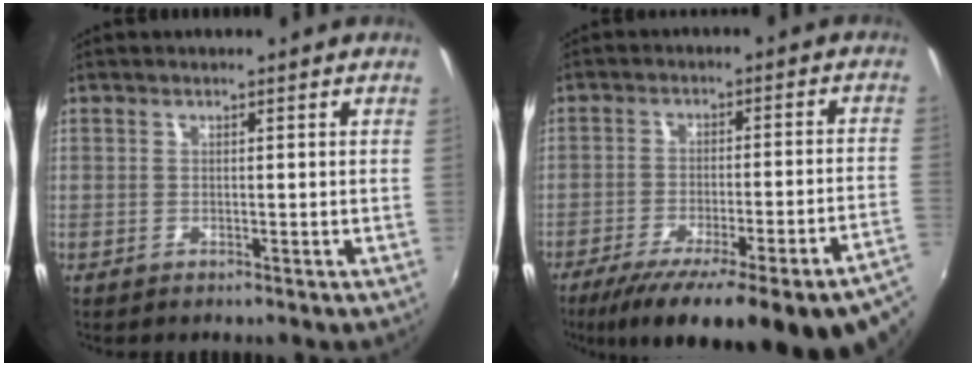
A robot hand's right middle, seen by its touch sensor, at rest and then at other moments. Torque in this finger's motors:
{"motor_torque": [1.59, -0.55, 0.52, 0.21]}